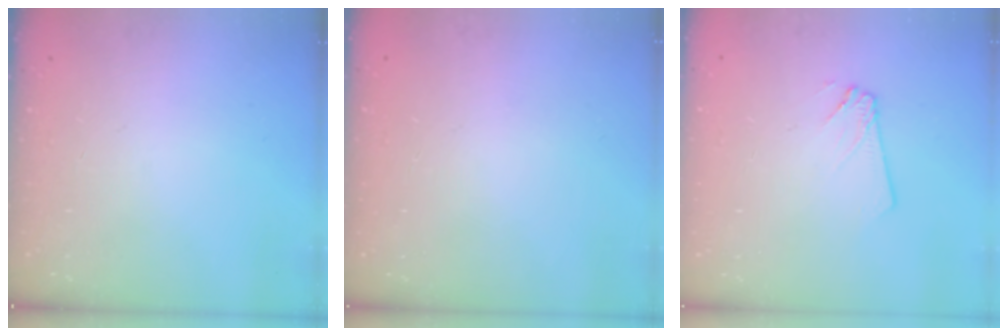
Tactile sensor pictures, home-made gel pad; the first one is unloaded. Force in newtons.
{"total": 0.0}
{"total": 2.4, "press": 2.4, "slide": 0.2}